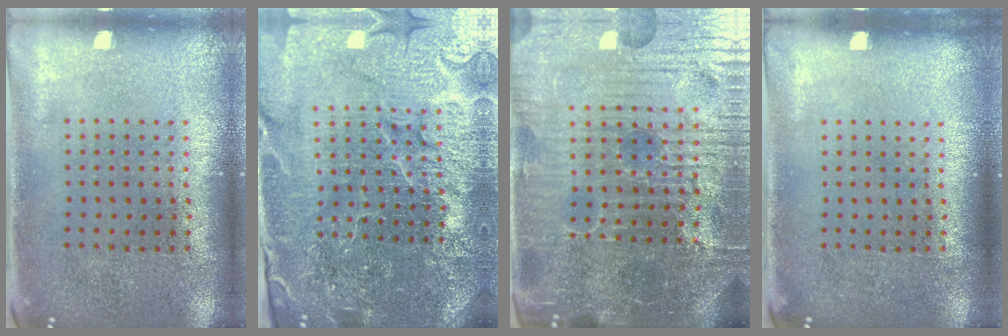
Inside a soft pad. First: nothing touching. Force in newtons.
{"total": 5.7, "press": 5.1, "slide": 2.4}
{"total": 6.4, "press": 5.9, "slide": 2.5}
{"total": 0.0}